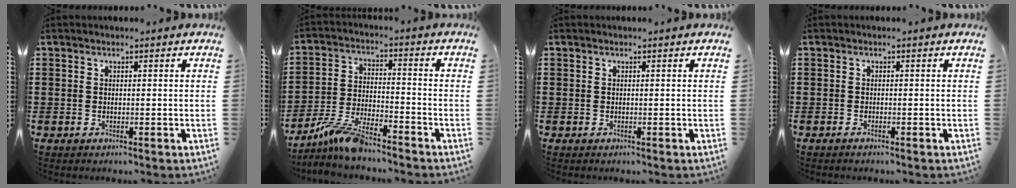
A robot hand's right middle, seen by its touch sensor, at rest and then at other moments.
{"total": 7.7, "force": [-6.5, 1.0, 4.0], "torque": [-0.092, -0.005, -0.127]}
{"total": 0.0}
{"total": 0.5, "force": [-0.4, 0.0, 0.3], "torque": [-0.009, -0.006, -0.006]}